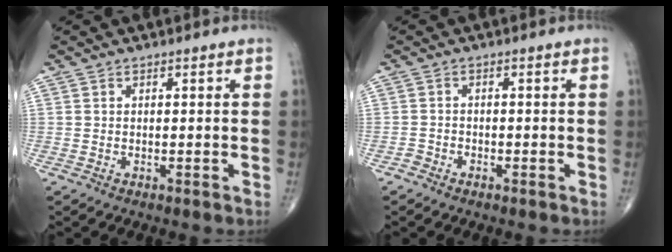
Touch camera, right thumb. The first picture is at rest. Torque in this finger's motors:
{"motor_torque": [2.69, 2.31, 0.13, -0.25, 0.06]}